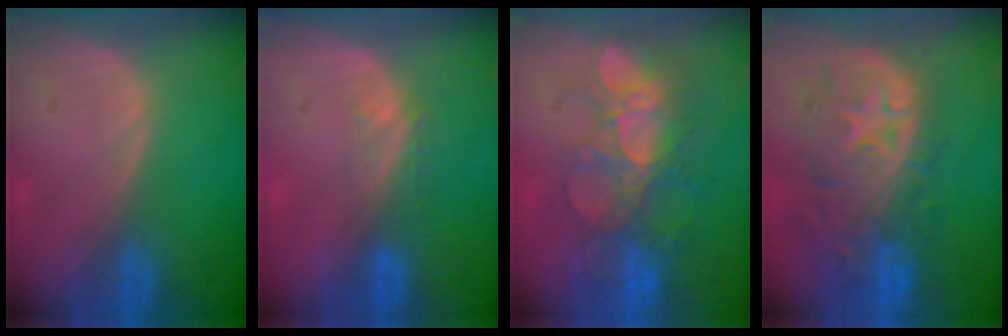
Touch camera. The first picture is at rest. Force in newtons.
{"total": 2.8, "press": 2.1, "slide": 1.7}
{"total": 8.6, "press": 8.3, "slide": 2.4}
{"total": 11.1, "press": 9.8, "slide": 5.2}